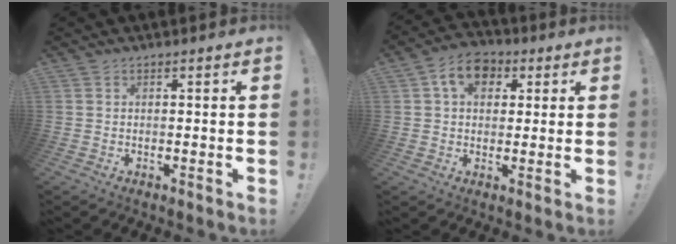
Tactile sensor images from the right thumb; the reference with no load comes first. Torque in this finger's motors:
{"motor_torque": [-0.06, 1.19, 0.75, -0.10, 0.02]}